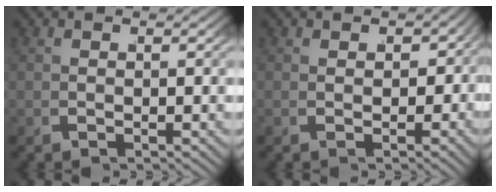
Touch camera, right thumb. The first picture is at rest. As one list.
[{"total": 2.7, "force": [-0.6, 2.3, 1.3], "torque": [-0.023, -0.023, 0.005]}]